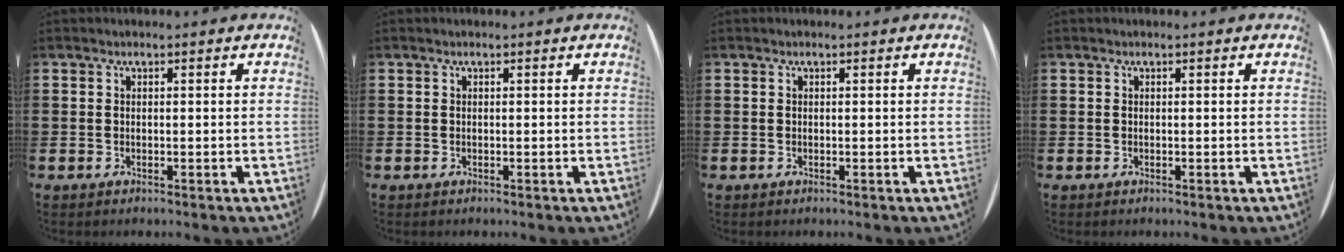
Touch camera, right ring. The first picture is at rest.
{"total": 0.0}
{"total": 0.0}
{"total": 0.0}